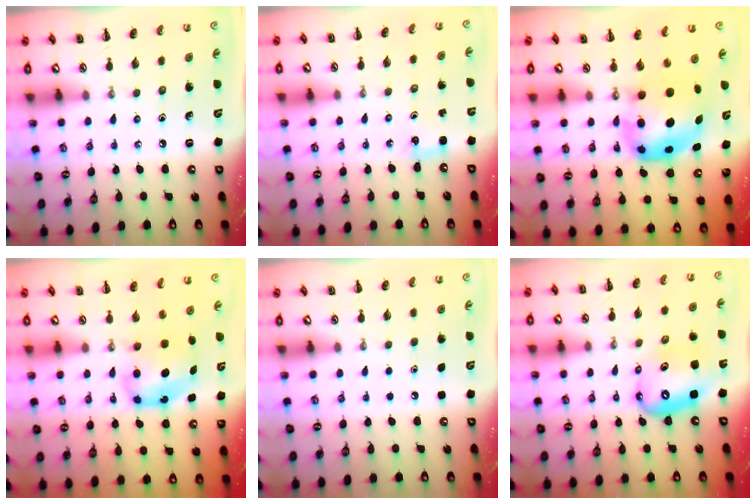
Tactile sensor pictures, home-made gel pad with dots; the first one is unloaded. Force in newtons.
{"total": 2.5, "press": 2.4, "slide": 0.8}
{"total": 7.5, "press": 7.3, "slide": 1.5}
{"total": 6.1, "press": 6.1, "slide": 0.9}
{"total": 1.8, "press": 1.8, "slide": 0.1}
{"total": 12.5, "press": 12.1, "slide": 3.1}